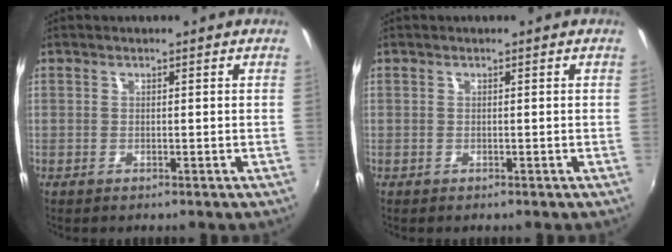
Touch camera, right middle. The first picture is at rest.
{"total": 0.0}